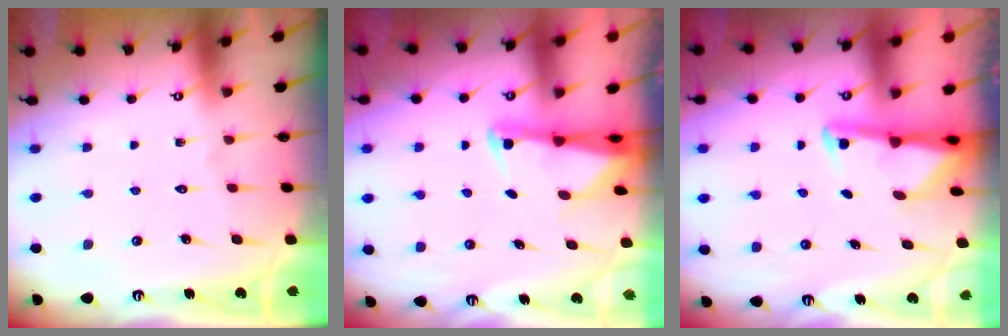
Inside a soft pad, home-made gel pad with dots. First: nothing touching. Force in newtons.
{"total": 2.5, "press": 2.4, "slide": 0.5}
{"total": 2.7, "press": 2.7, "slide": 0.7}